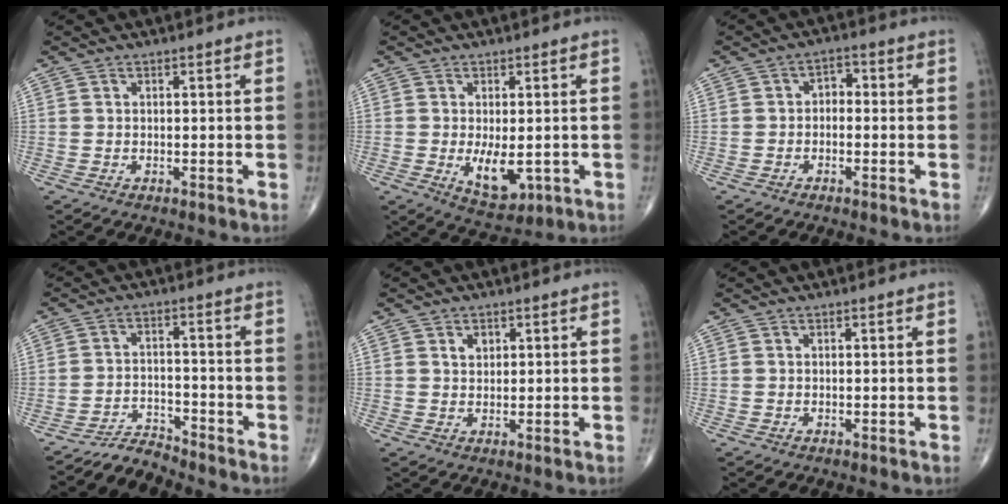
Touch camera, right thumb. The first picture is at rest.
{"total": 6.7, "force": [-1.1, 3.3, 5.7], "torque": [-0.081, -0.015, -0.003]}
{"total": 2.9, "force": [-0.4, 2.0, 2.0], "torque": [-0.013, 0.018, -0.019]}
{"total": 4.5, "force": [-4.5, 0.2, -0.6], "torque": [0.014, 0.036, -0.080]}
{"total": 2.2, "force": [1.0, 1.6, 1.1], "torque": [-0.009, -0.005, 0.016]}
{"total": 0.0}